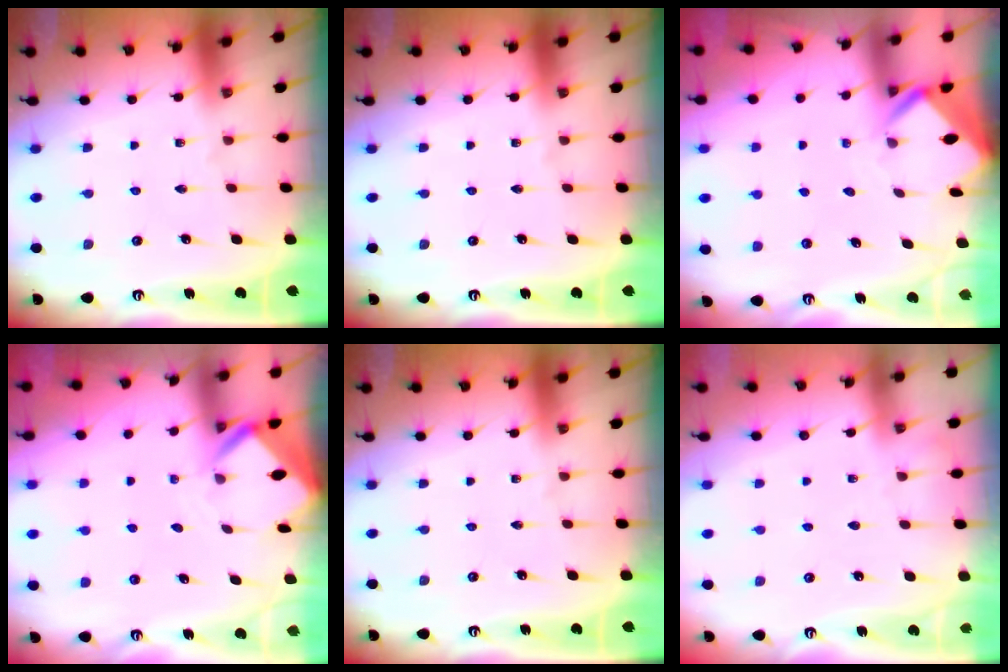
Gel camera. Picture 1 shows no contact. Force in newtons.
{"total": 0.0}
{"total": 2.8, "press": 2.8, "slide": 0.2}
{"total": 2.6, "press": 2.5, "slide": 0.3}
{"total": 0.0}
{"total": 3.2, "press": 3.1, "slide": 0.5}